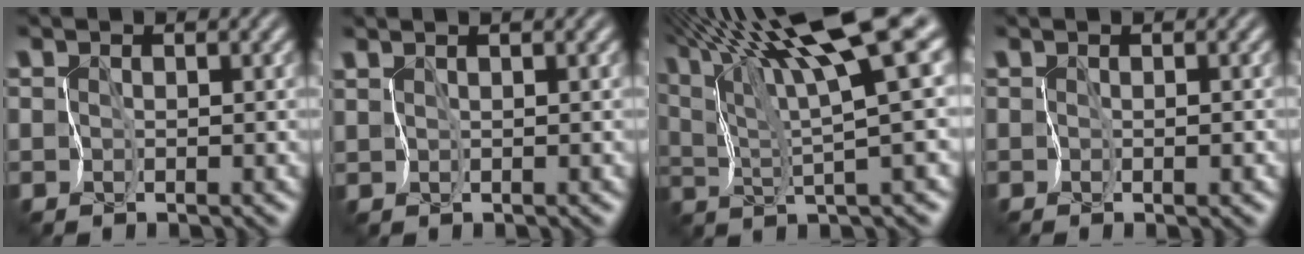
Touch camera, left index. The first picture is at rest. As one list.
[{"total": 1.6, "force": [1.4, 0.0, 0.9], "torque": [-0.021, 0.005, 0.025]}, {"total": 13.1, "force": [7.4, 1.8, 10.7], "torque": [-0.168, 0.018, 0.124]}, {"total": 0.6, "force": [-0.2, 0.2, 0.5], "torque": [0.005, 0.002, 0.003]}]